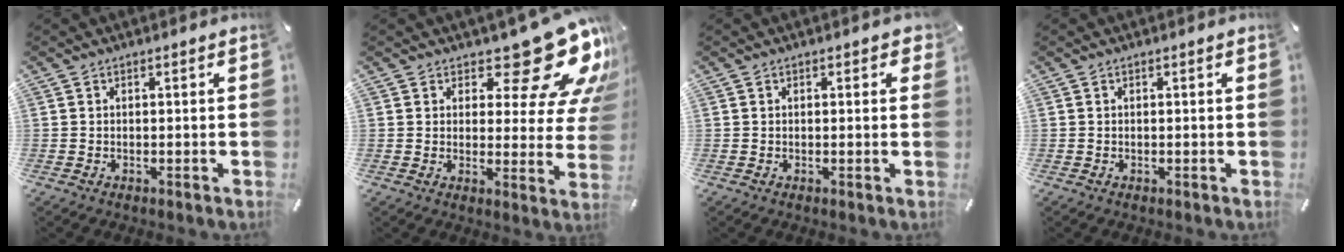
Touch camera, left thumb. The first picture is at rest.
{"total": 17.7, "force": [12.0, 6.8, 11.1], "torque": [-0.136, -0.093, 0.197]}
{"total": 1.1, "force": [0.4, 0.7, 0.7], "torque": [0.001, -0.001, 0.002]}
{"total": 0.0}